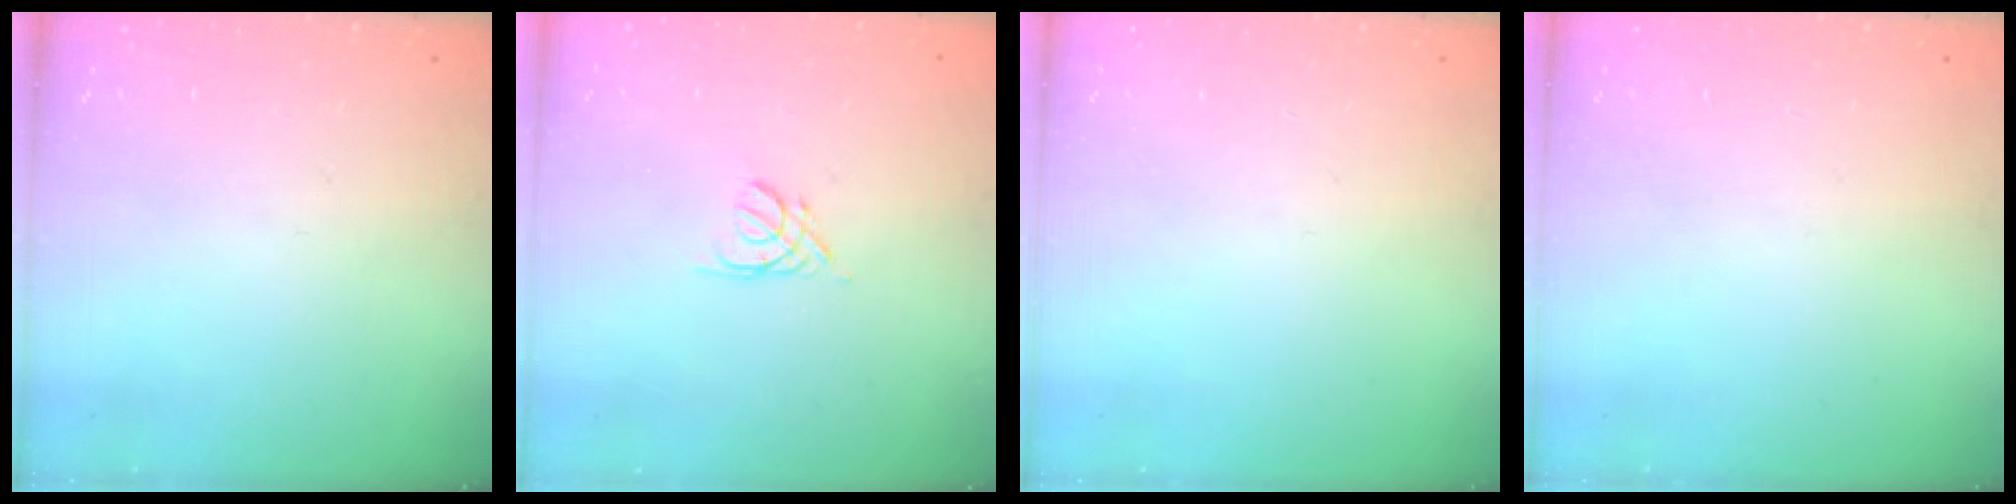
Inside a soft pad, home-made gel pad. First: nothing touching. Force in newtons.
{"total": 2.2, "press": 2.2, "slide": 0.4}
{"total": 0.0}
{"total": 0.0}